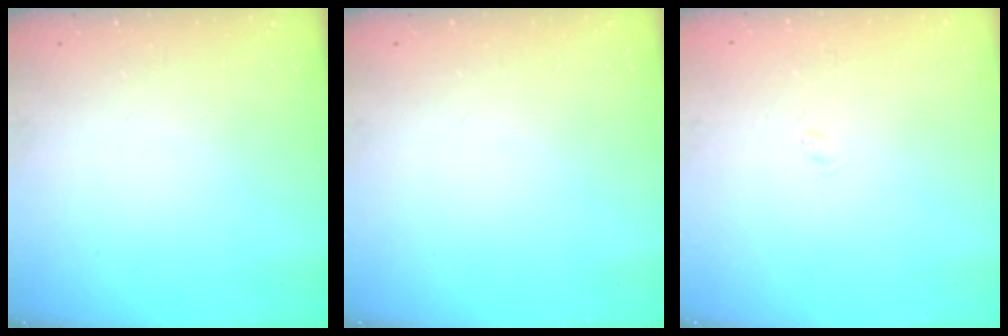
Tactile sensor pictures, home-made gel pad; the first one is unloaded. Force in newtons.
{"total": 0.0}
{"total": 2.2, "press": 2.2, "slide": 0.2}